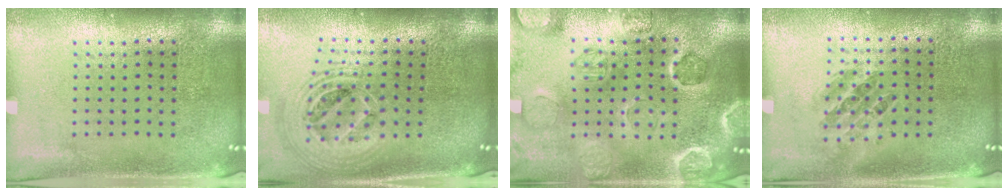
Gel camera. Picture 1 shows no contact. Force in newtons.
{"total": 2.3, "press": 1.7, "slide": 1.4}
{"total": 2.5, "press": 2.5, "slide": 0.3}
{"total": 1.0, "press": 0.8, "slide": 0.5}